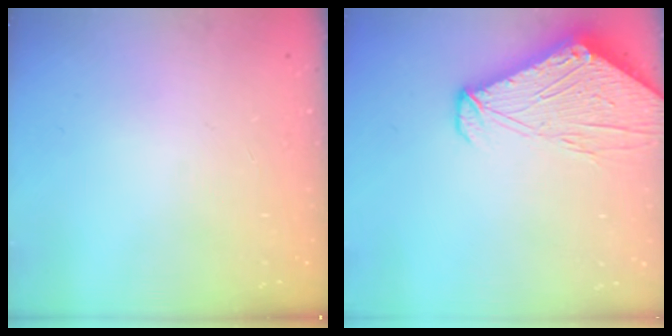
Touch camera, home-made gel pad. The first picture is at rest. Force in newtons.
{"total": 10.2, "press": 10.1, "slide": 1.3}